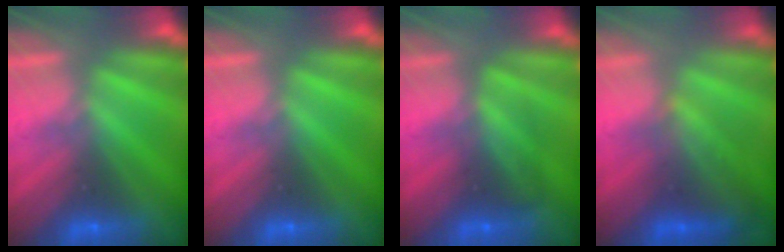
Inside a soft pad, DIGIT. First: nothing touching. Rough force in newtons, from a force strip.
{"total": 0.0}
{"total": 2.4}
{"total": 2.3}